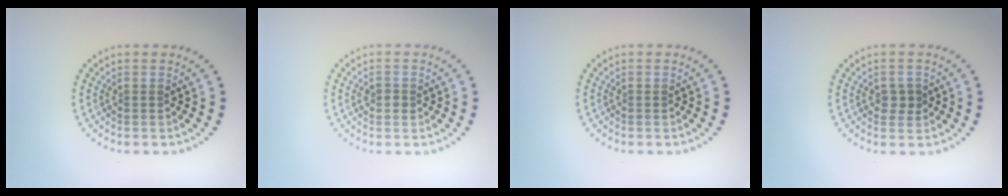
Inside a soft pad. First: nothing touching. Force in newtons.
{"total": 1.0, "press": 1.0, "slide": 0.1}
{"total": 0.0}
{"total": 1.5, "press": 1.4, "slide": 0.2}